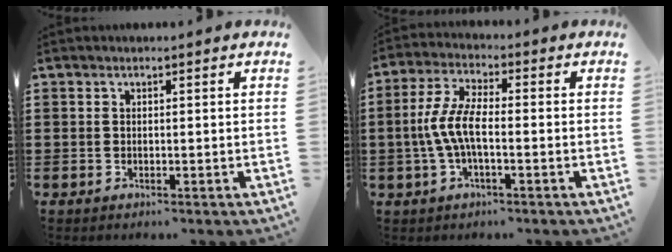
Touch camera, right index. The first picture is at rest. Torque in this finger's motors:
{"motor_torque": [1.18, 0.12, 0.58, 0.21]}